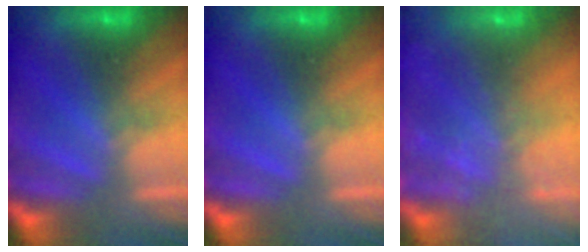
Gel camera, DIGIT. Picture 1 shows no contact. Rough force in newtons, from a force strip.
{"total": 0.0}
{"total": 8.3}